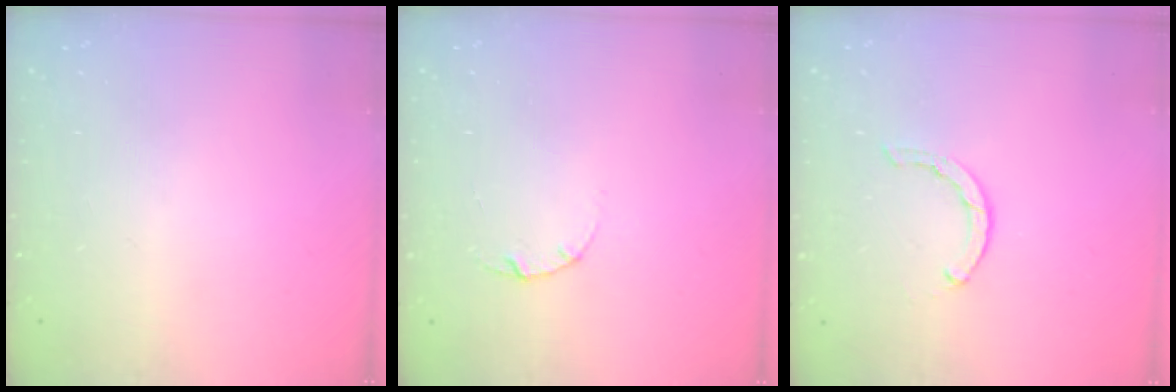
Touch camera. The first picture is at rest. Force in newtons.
{"total": 3.0, "press": 3.0, "slide": 0.4}
{"total": 1.6, "press": 1.5, "slide": 0.4}